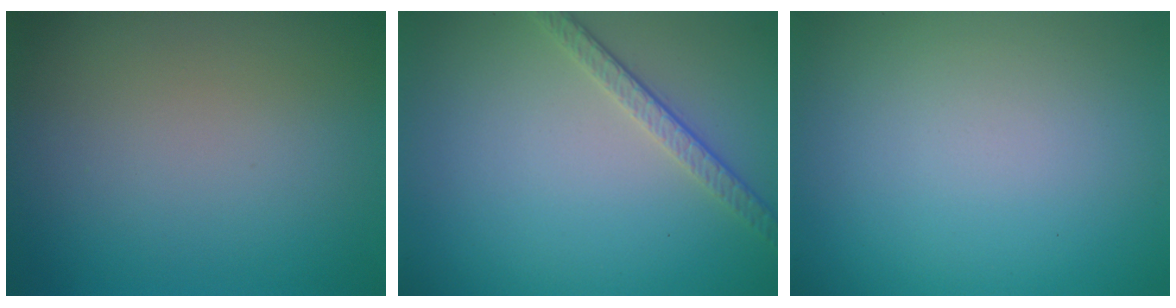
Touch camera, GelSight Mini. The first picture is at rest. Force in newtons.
{"total": 2.5, "press": 2.1, "slide": 1.4}
{"total": 0.0}